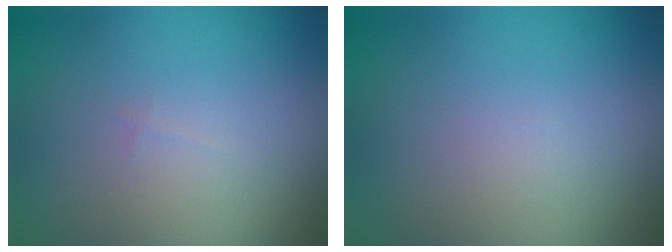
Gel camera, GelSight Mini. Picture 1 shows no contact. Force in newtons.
{"total": 0.0}